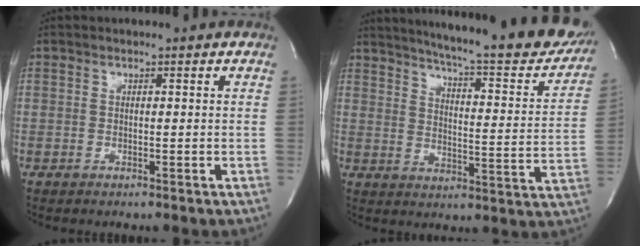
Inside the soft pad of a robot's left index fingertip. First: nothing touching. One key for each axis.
{"total": 26.3, "fx": 23.0, "fy": 3.4, "fz": 12.4, "tx": -0.184, "ty": -0.067, "tz": 0.280}